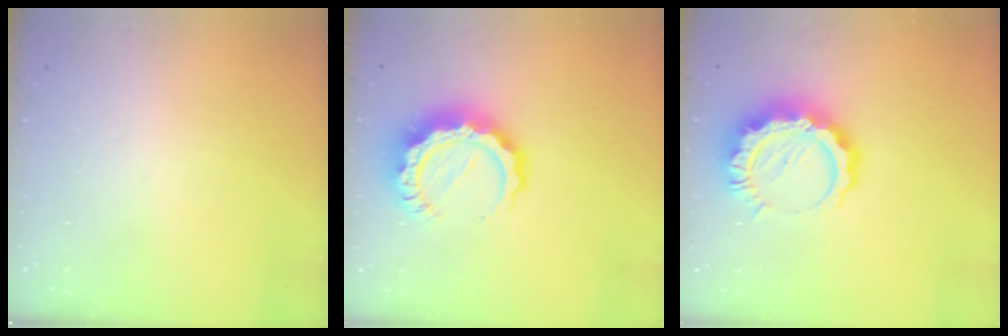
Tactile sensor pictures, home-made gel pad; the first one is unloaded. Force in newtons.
{"total": 12.1, "press": 12.0, "slide": 1.3}
{"total": 11.0, "press": 11.0, "slide": 1.1}